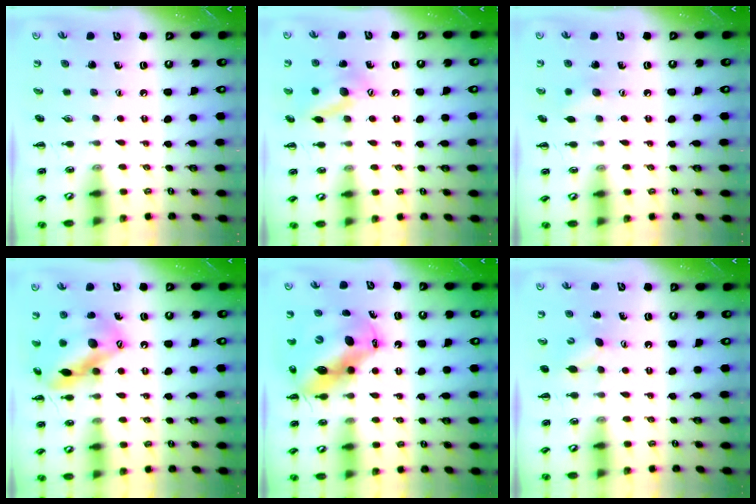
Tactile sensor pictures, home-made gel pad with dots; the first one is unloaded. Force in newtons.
{"total": 12.9, "press": 12.9, "slide": 0.7}
{"total": 6.7, "press": 6.4, "slide": 1.7}
{"total": 16.8, "press": 16.8, "slide": 1.7}
{"total": 13.8, "press": 13.2, "slide": 4.0}
{"total": 3.5, "press": 3.4, "slide": 1.0}